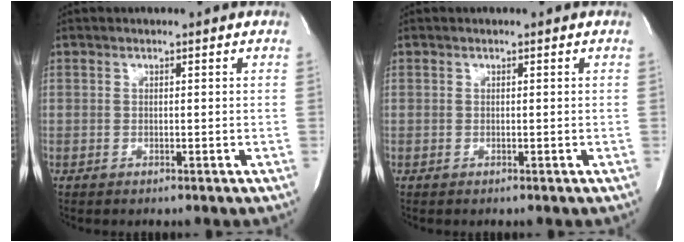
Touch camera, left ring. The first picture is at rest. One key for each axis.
{"total": 0.0}